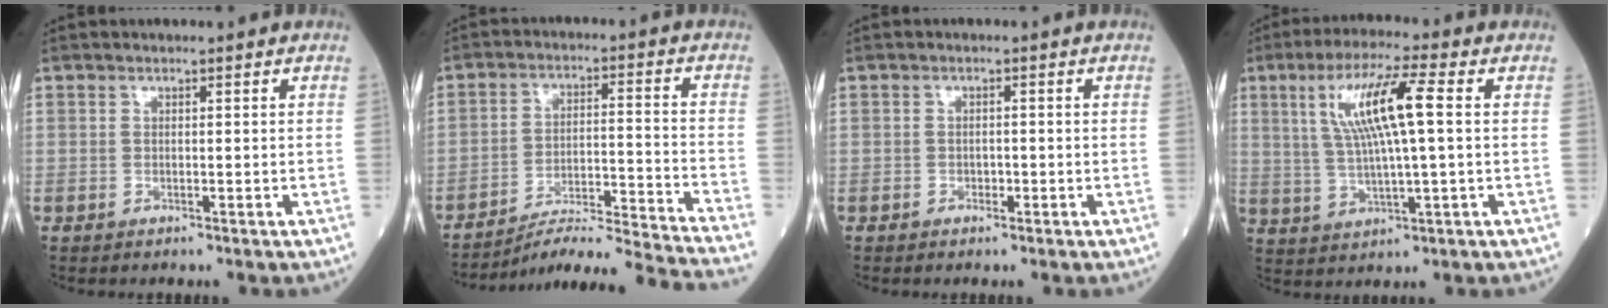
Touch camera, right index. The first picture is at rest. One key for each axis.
{"total": 16.5, "fx": -15.5, "fy": -3.2, "fz": 4.6, "tx": -0.060, "ty": -0.012, "tz": -0.238}
{"total": 1.1, "fx": -0.6, "fy": 0.8, "fz": 0.5, "tx": -0.002, "ty": 0.004, "tz": -0.011}
{"total": 10.9, "fx": 2.5, "fy": 0.7, "fz": 10.5, "tx": -0.208, "ty": 0.013, "tz": 0.047}